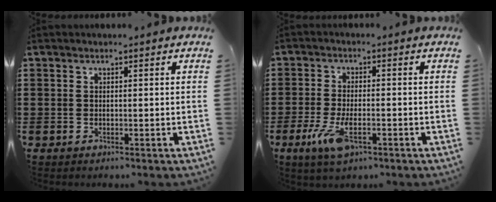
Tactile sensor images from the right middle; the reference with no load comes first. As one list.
[{"total": 6.5, "force": [-2.6, 2.5, 5.4], "torque": [-0.123, -0.012, -0.049]}]